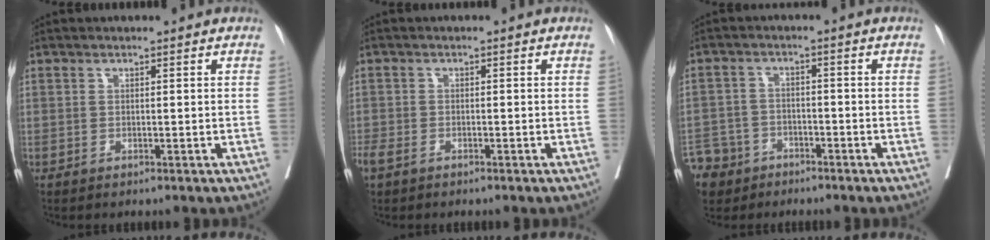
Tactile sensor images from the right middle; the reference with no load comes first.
{"total": 3.4, "force": [-2.3, 1.2, 2.2], "torque": [-0.062, -0.004, -0.042]}
{"total": 9.9, "force": [-6.6, 7.1, 1.9], "torque": [-0.069, -0.002, -0.116]}